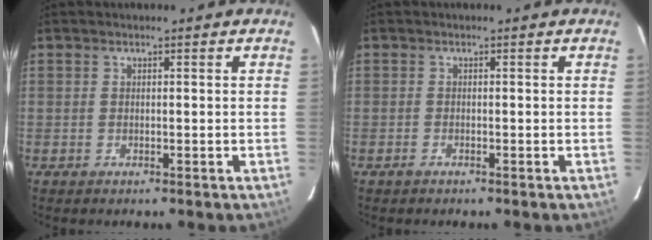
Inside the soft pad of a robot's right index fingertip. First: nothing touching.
{"total": 0.5, "force": [-0.5, 0.1, 0.2], "torque": [-0.010, -0.001, -0.007]}